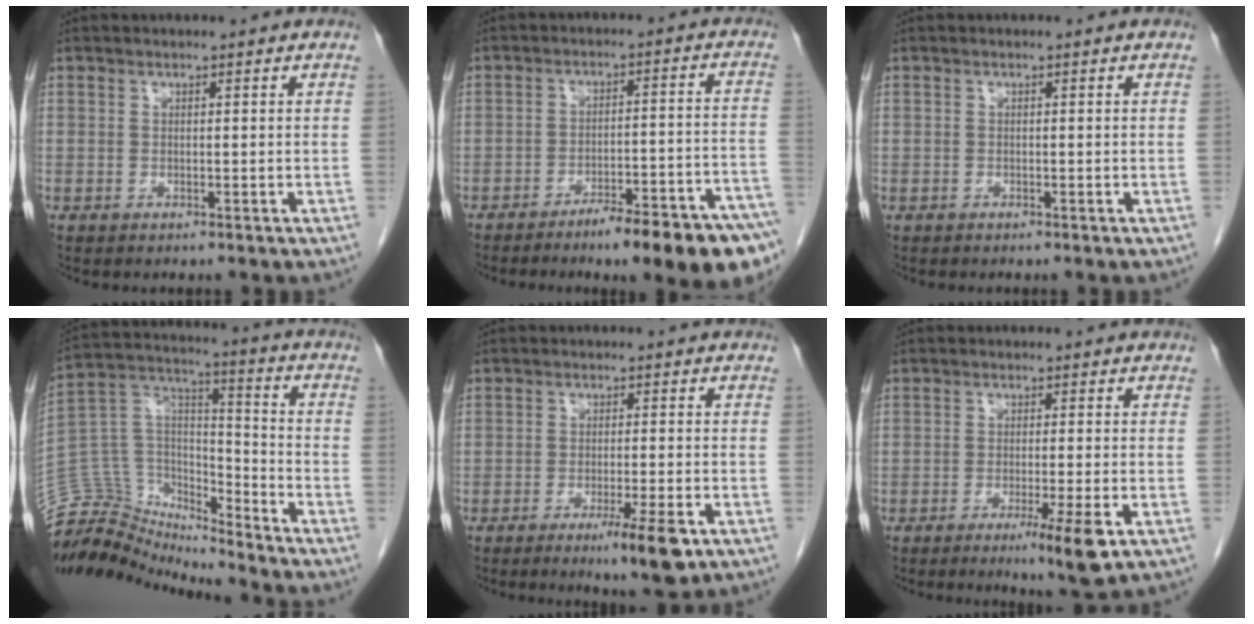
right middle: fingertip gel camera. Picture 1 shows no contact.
{"total": 14.8, "force": [-10.7, 0.7, 10.1], "torque": [-0.080, 0.022, -0.155]}
{"total": 0.0}
{"total": 15.6, "force": [-15.5, 2.0, 0.7], "torque": [-0.016, 0.068, -0.282]}
{"total": 6.3, "force": [-3.4, 0.0, 5.3], "torque": [-0.080, -0.015, -0.049]}
{"total": 6.1, "force": [-3.0, -0.6, 5.3], "torque": [-0.081, -0.020, -0.045]}